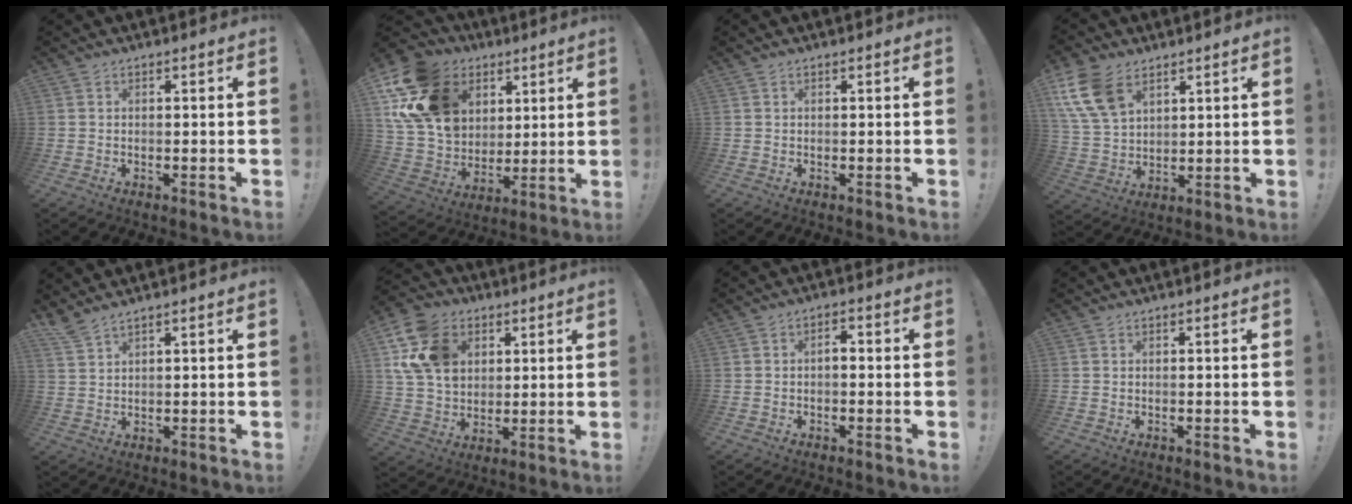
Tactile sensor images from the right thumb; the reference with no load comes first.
{"total": 19.6, "force": [8.6, 14.9, 9.6], "torque": [-0.177, -0.040, 0.180]}
{"total": 0.0}
{"total": 12.9, "force": [7.1, 8.0, 7.3], "torque": [-0.156, -0.026, 0.143]}
{"total": 3.5, "force": [2.9, 0.2, 1.8], "torque": [-0.041, -0.015, 0.055]}
{"total": 17.3, "force": [5.5, 13.3, 9.6], "torque": [-0.176, -0.015, 0.110]}
{"total": 2.4, "force": [-0.9, 1.2, 1.9], "torque": [-0.036, 0.008, -0.018]}
{"total": 0.0}